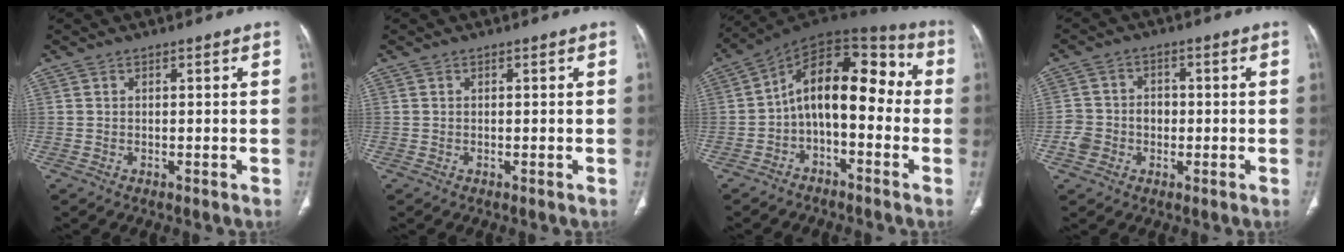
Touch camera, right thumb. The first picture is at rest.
{"total": 0.0}
{"total": 14.5, "force": [-1.6, 8.2, 11.9], "torque": [-0.151, 0.072, -0.039]}
{"total": 6.1, "force": [-1.4, 5.3, 2.5], "torque": [-0.030, 0.025, -0.028]}